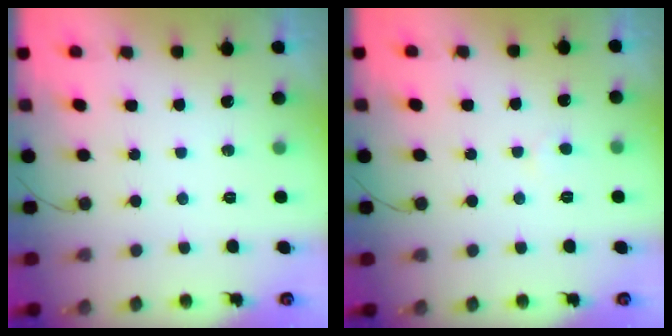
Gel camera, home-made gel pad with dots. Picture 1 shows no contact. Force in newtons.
{"total": 2.8, "press": 2.8, "slide": 0.3}